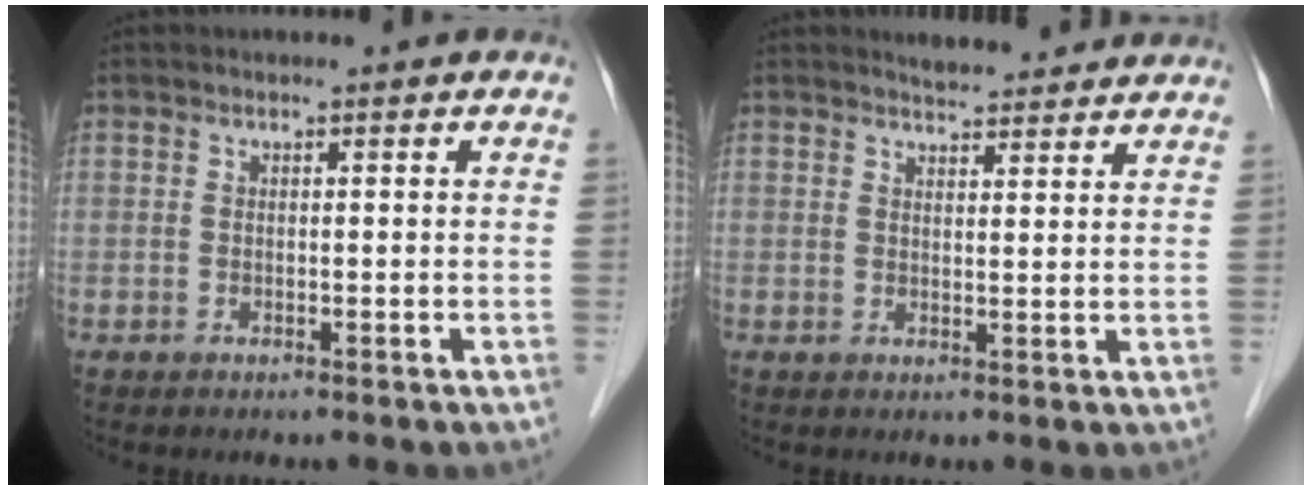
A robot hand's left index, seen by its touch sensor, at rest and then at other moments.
{"total": 6.3, "force": [5.9, 1.5, 1.6], "torque": [-0.016, 0.009, 0.074]}